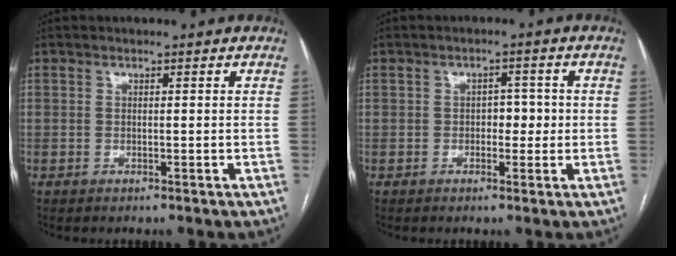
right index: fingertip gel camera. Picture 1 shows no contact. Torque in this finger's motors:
{"motor_torque": [0.26, 0.16, 0.13, 0.02]}